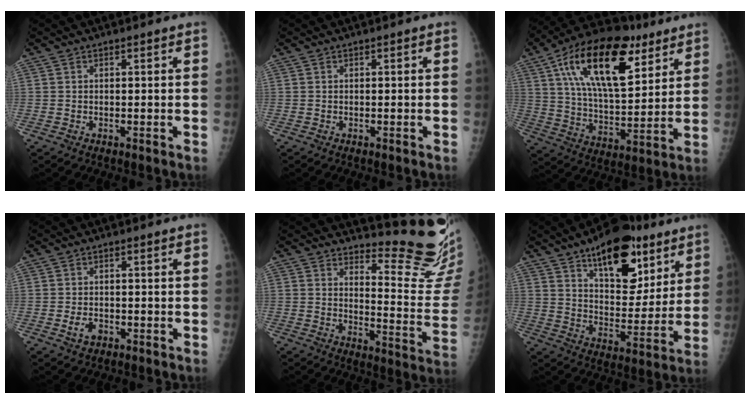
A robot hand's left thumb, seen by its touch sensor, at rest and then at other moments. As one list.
[{"total": 0.0}, {"total": 23.9, "force": [11.3, 11.1, 18.0], "torque": [-0.279, -0.026, 0.190]}, {"total": 2.6, "force": [-1.0, 1.8, 1.6], "torque": [-0.026, 0.003, -0.014]}, {"total": 15.2, "force": [14.5, 1.2, 4.3], "torque": [-0.034, -0.194, 0.168]}, {"total": 19.5, "force": [11.4, 9.3, 12.7], "torque": [-0.137, -0.058, 0.177]}]